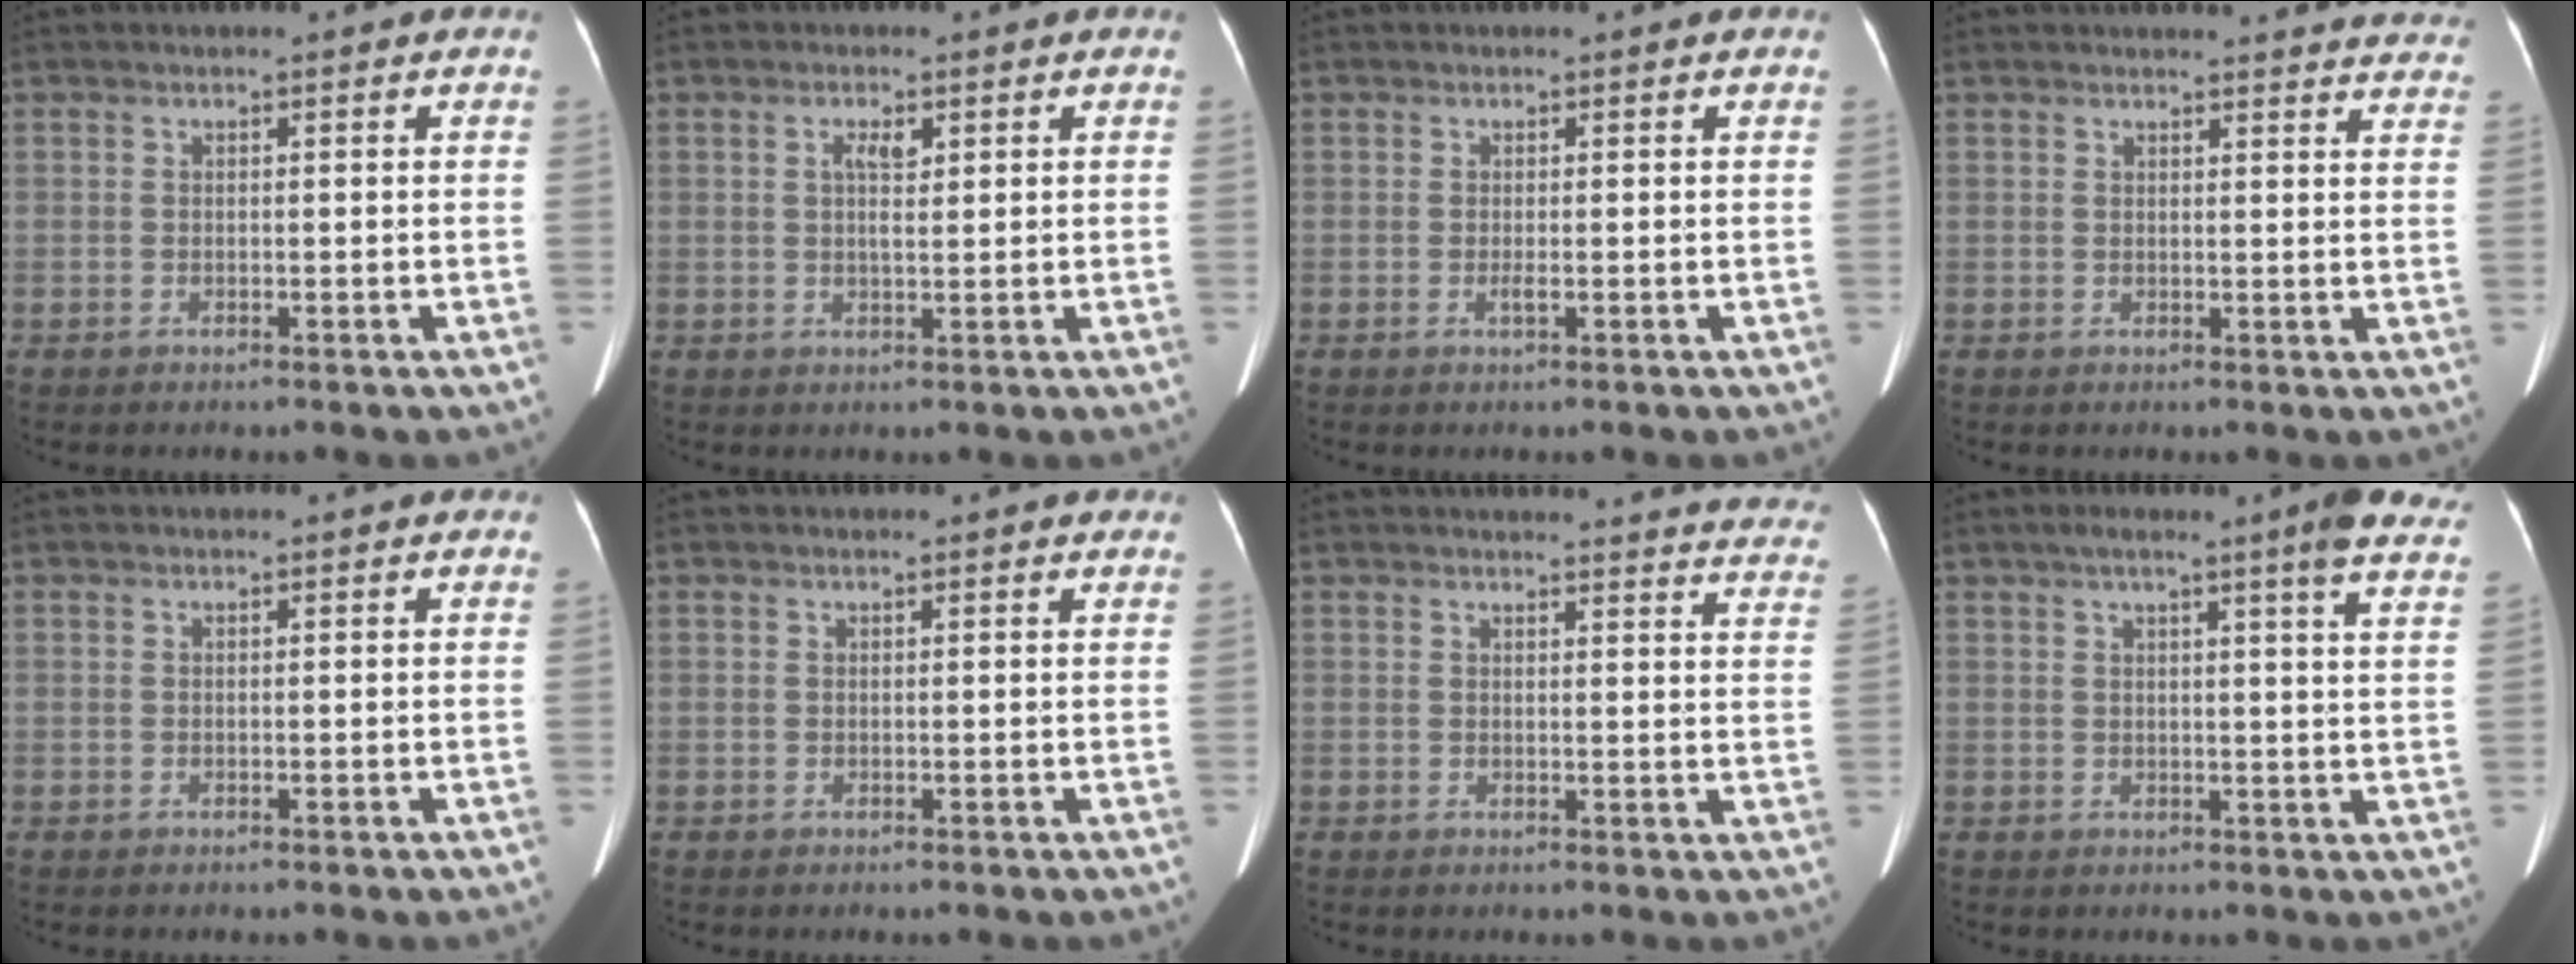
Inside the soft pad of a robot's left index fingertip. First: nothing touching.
{"total": 2.4, "force": [0.9, 0.7, 2.1], "torque": [-0.042, 0.005, 0.015]}
{"total": 0.8, "force": [-0.4, 0.0, 0.7], "torque": [-0.015, -0.006, -0.003]}
{"total": 16.9, "force": [16.4, 2.7, 3.2], "torque": [-0.015, -0.045, 0.163]}
{"total": 0.0}
{"total": 1.5, "force": [1.4, 0.4, 0.5], "torque": [-0.012, 0.007, 0.011]}
{"total": 21.5, "force": [20.9, 3.1, 3.8], "torque": [-0.029, -0.079, 0.214]}
{"total": 10.6, "force": [7.8, 0.1, 7.1], "torque": [-0.084, 0.003, 0.077]}